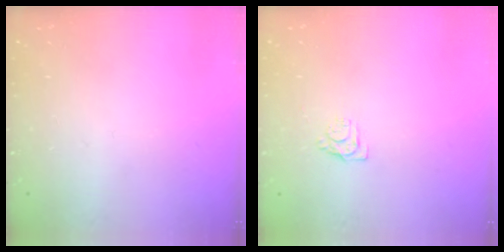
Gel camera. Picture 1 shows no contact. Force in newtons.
{"total": 4.7, "press": 4.6, "slide": 0.7}